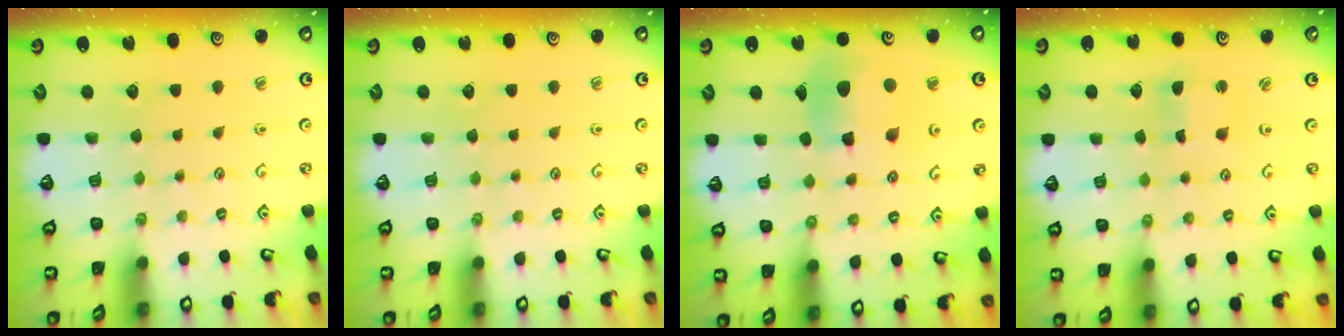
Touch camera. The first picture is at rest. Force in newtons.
{"total": 0.0}
{"total": 12.6, "press": 12.4, "slide": 1.7}
{"total": 2.1, "press": 2.1, "slide": 0.3}